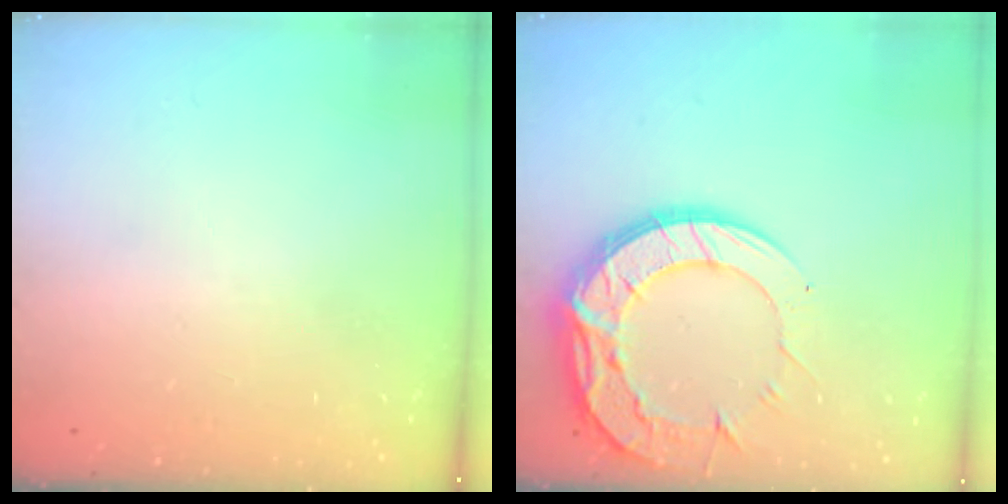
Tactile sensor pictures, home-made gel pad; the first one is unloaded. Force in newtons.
{"total": 19.5, "press": 19.4, "slide": 1.6}